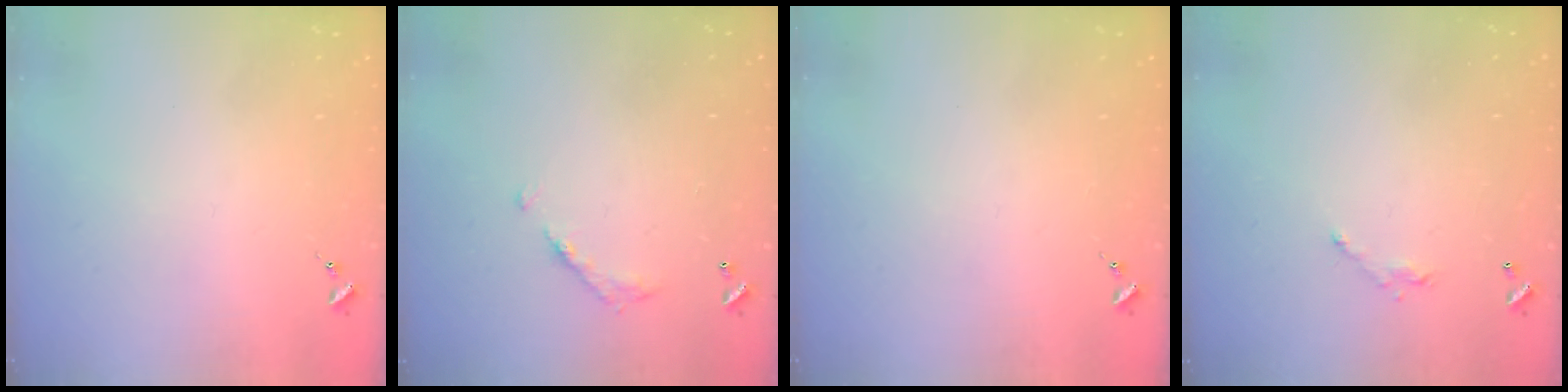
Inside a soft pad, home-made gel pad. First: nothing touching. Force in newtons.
{"total": 7.9, "press": 7.9, "slide": 0.3}
{"total": 0.0}
{"total": 6.0, "press": 6.0, "slide": 0.4}